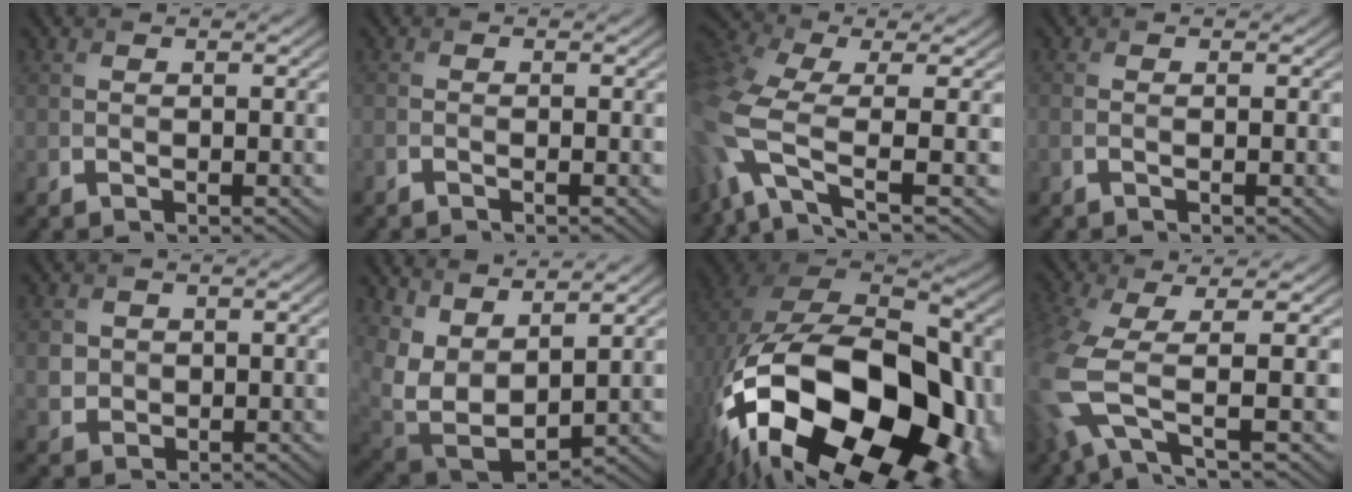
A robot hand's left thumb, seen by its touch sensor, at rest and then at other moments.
{"total": 1.1, "force": [-0.7, 0.1, 0.8], "torque": [-0.014, 0.000, -0.018]}
{"total": 11.3, "force": [-2.0, 4.9, 10.0], "torque": [-0.272, -0.008, -0.052]}
{"total": 1.1, "force": [-0.4, 0.2, 1.0], "torque": [-0.023, -0.001, -0.011]}
{"total": 2.3, "force": [0.4, 2.2, 0.7], "torque": [-0.022, -0.006, 0.008]}
{"total": 10.5, "force": [5.4, 5.4, 7.2], "torque": [-0.184, -0.003, 0.119]}
{"total": 23.3, "force": [-7.9, 14.0, 16.9], "torque": [-0.340, -0.050, -0.101]}
{"total": 8.5, "force": [-1.2, 2.8, 8.0], "torque": [-0.189, -0.014, -0.035]}